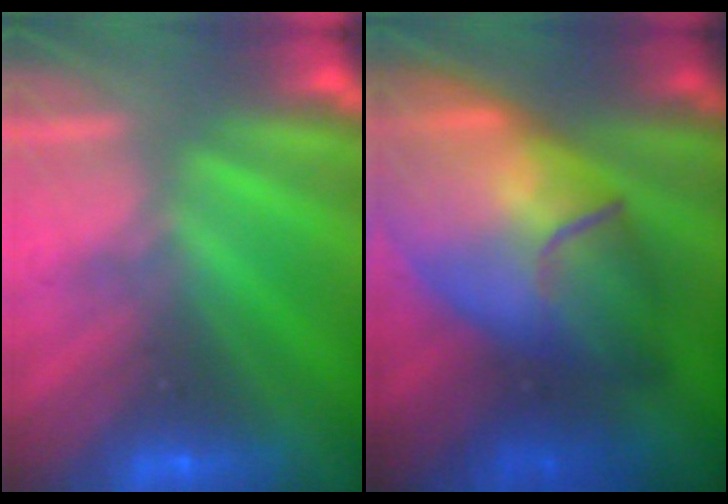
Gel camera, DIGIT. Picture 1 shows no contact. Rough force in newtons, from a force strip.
{"total": 8.1}